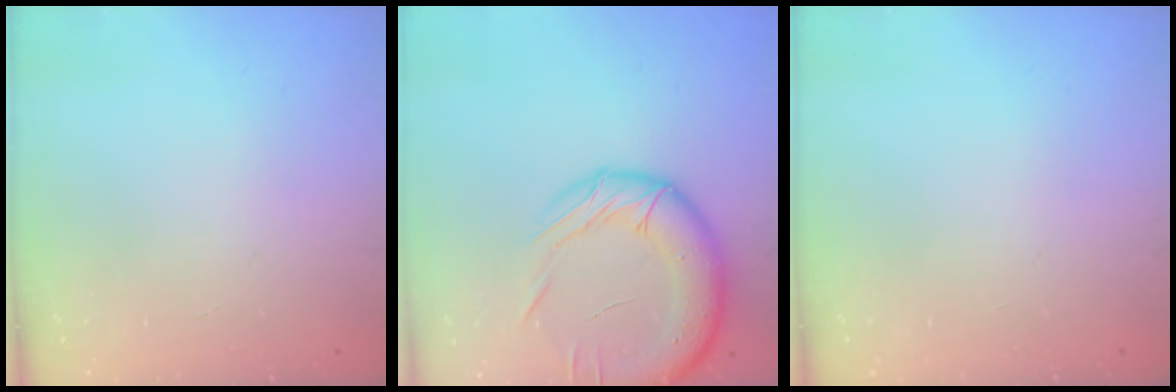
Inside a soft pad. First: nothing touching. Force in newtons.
{"total": 20.3, "press": 19.9, "slide": 4.2}
{"total": 0.0}